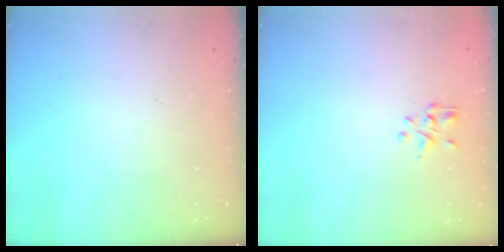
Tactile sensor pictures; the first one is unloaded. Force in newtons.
{"total": 1.2, "press": 1.0, "slide": 0.6}